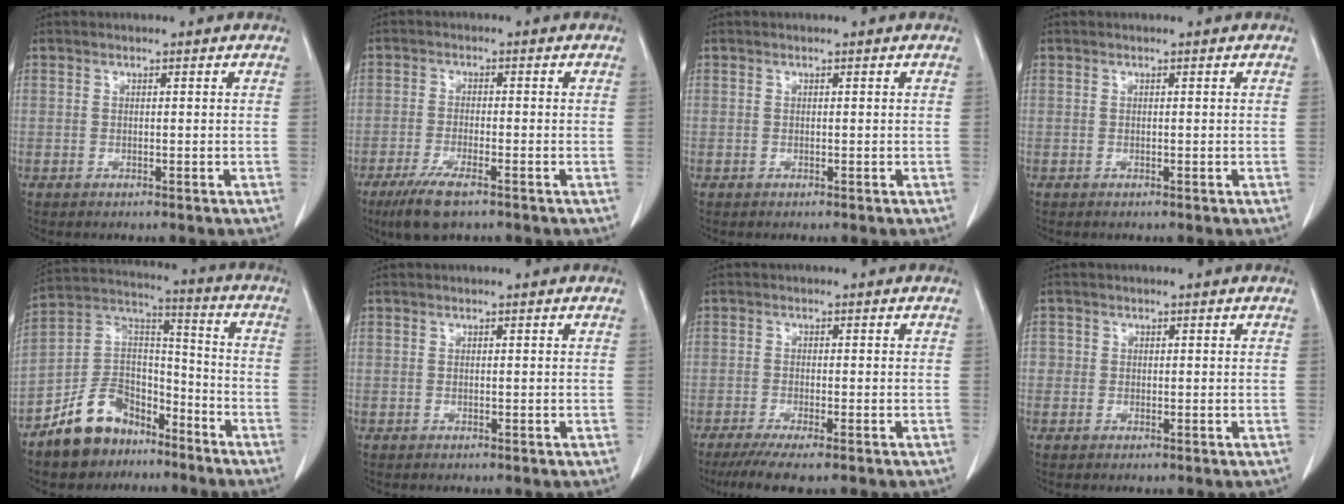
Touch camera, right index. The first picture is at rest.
{"total": 6.2, "force": [-4.1, 1.0, 4.5], "torque": [-0.093, -0.015, -0.070]}
{"total": 0.0}
{"total": 0.0}
{"total": 12.4, "force": [-8.5, 7.6, 4.7], "torque": [-0.098, 0.043, -0.155]}
{"total": 0.0}
{"total": 6.1, "force": [-4.6, 0.3, 4.0], "torque": [-0.062, -0.015, -0.074]}
{"total": 1.3, "force": [0.0, 1.3, 0.2], "torque": [0.009, 0.006, -0.001]}